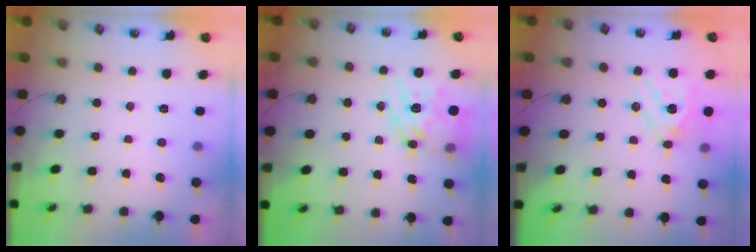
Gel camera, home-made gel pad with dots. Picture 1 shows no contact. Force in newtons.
{"total": 15.6, "press": 15.6, "slide": 1.4}
{"total": 16.5, "press": 16.2, "slide": 2.9}